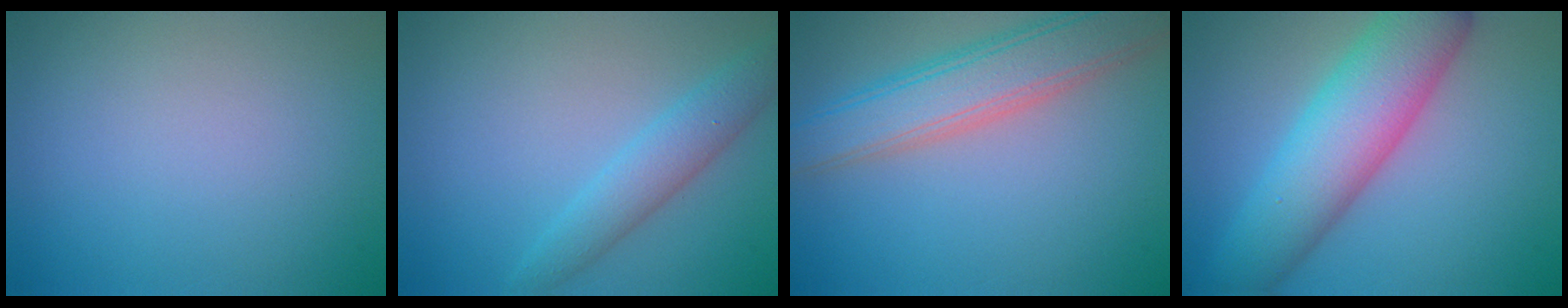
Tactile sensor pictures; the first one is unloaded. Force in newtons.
{"total": 3.1, "press": 3.1, "slide": 0.2}
{"total": 6.0, "press": 6.0, "slide": 0.4}
{"total": 8.3, "press": 8.3, "slide": 0.2}